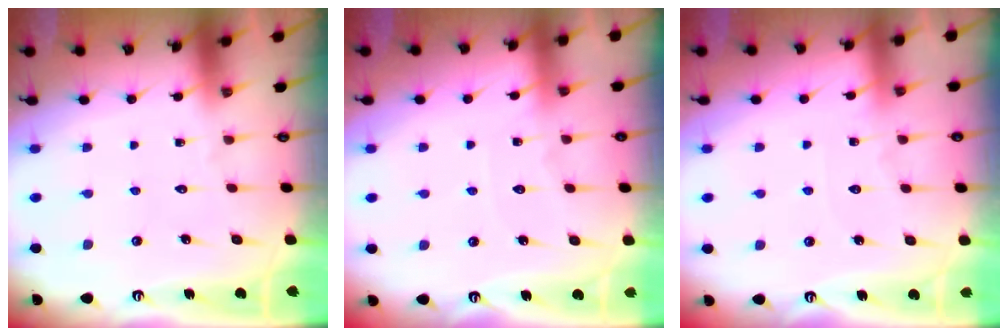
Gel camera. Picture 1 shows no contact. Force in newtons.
{"total": 6.2, "press": 6.2, "slide": 0.7}
{"total": 3.5, "press": 3.5, "slide": 0.5}